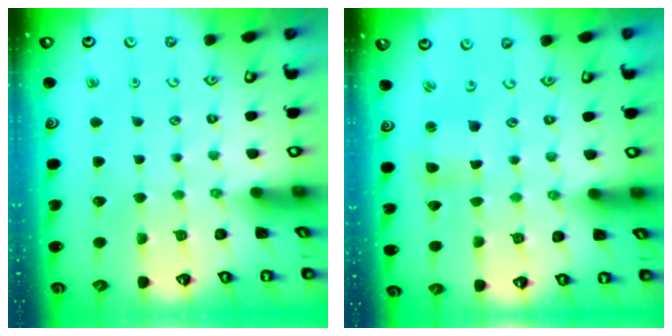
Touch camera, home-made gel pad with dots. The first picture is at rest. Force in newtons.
{"total": 1.2, "press": 1.2, "slide": 0.3}